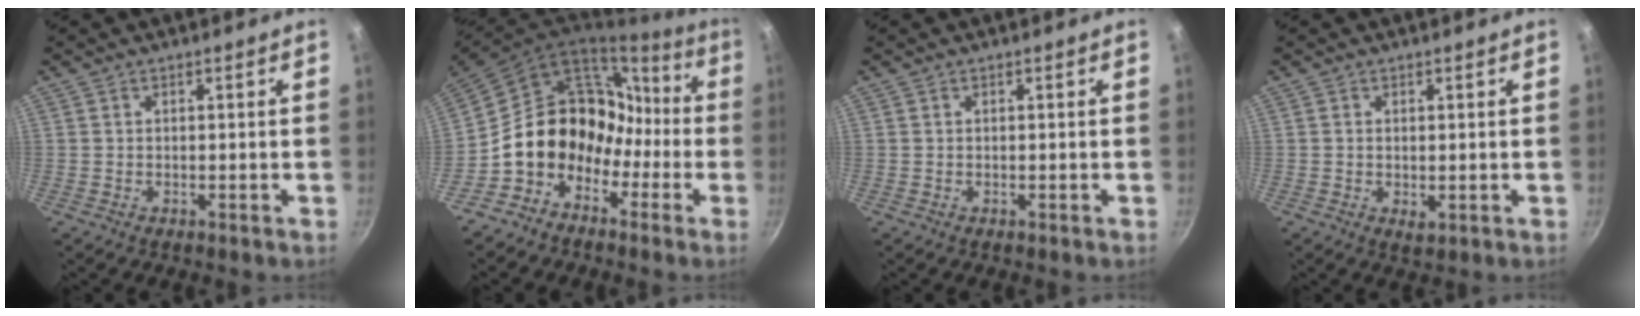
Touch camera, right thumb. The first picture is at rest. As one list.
[{"total": 18.3, "force": [-4.7, 14.8, 9.6], "torque": [-0.118, 0.086, -0.084]}, {"total": 0.0}, {"total": 1.8, "force": [0.2, 1.1, 1.4], "torque": [-0.022, -0.005, 0.003]}]